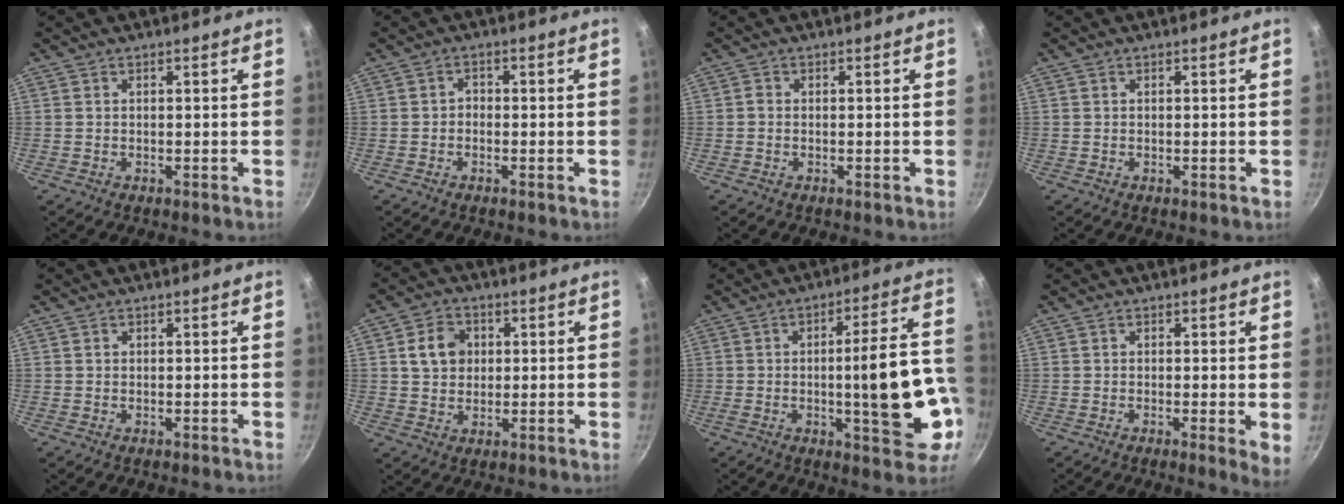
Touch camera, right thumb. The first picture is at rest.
{"total": 1.4, "force": [-0.6, 1.1, 0.7], "torque": [-0.005, 0.010, -0.013]}
{"total": 0.7, "force": [-0.2, 0.6, 0.3], "torque": [-0.003, 0.002, -0.007]}
{"total": 0.0}
{"total": 0.5, "force": [0.1, 0.5, 0.2], "torque": [0.000, 0.003, 0.002]}
{"total": 7.0, "force": [1.5, 5.8, 3.6], "torque": [-0.041, 0.008, 0.019]}
{"total": 17.2, "force": [-3.3, 4.7, 16.2], "torque": [-0.205, 0.030, -0.039]}
{"total": 3.6, "force": [0.0, 0.9, 3.5], "torque": [-0.039, -0.013, -0.005]}